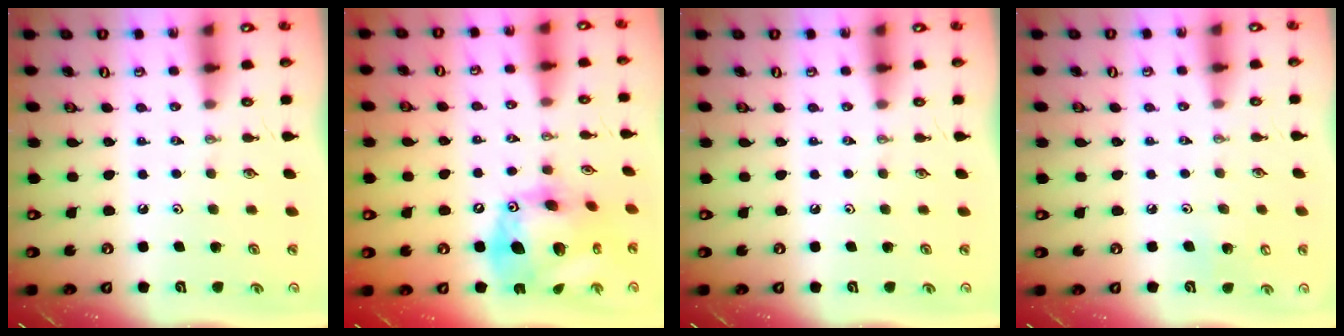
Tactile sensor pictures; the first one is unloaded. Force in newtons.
{"total": 21.2, "press": 21.1, "slide": 2.5}
{"total": 0.0}
{"total": 4.7, "press": 4.6, "slide": 0.9}